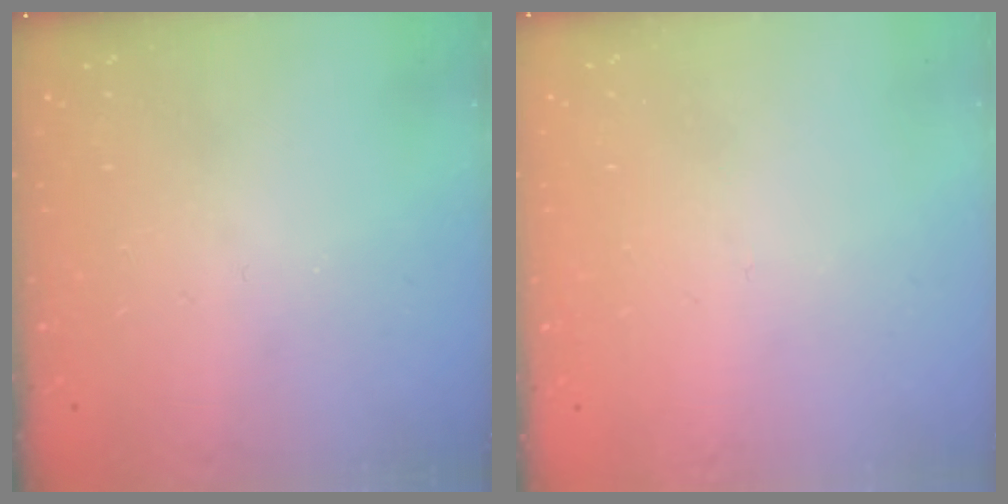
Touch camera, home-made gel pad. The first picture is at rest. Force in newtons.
{"total": 2.6, "press": 2.6, "slide": 0.2}